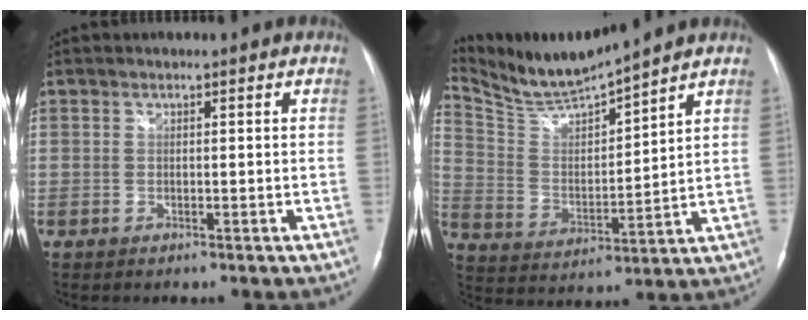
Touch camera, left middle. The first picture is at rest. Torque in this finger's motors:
{"motor_torque": [-0.19, -0.45, -0.13, 0.00]}